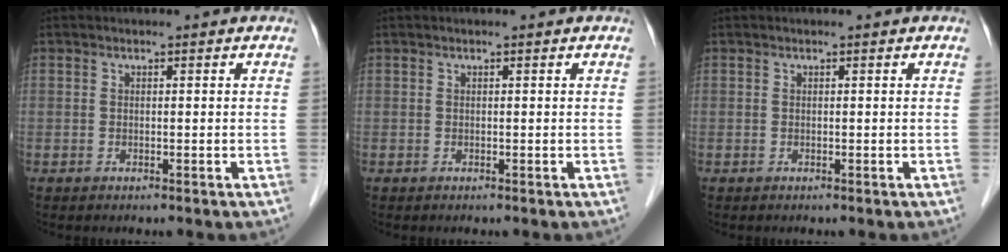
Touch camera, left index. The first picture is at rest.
{"total": 0.0}
{"total": 0.0}